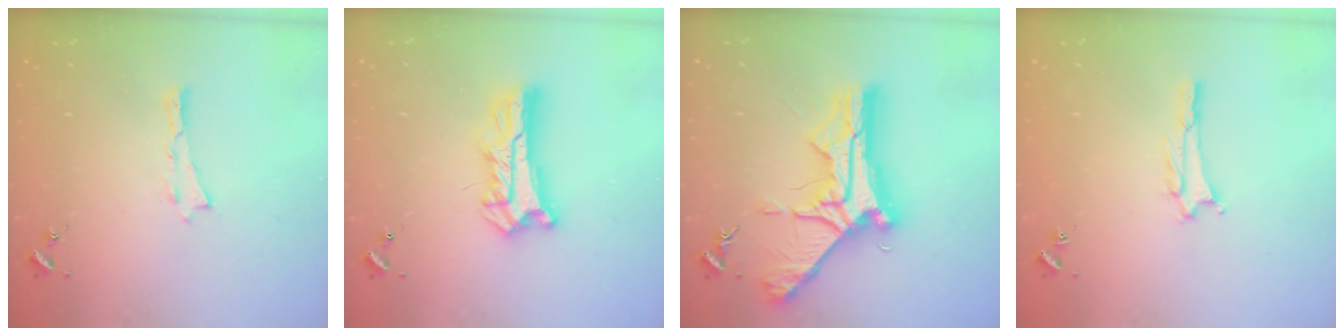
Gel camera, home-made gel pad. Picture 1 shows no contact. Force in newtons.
{"total": 9.5, "press": 9.5, "slide": 0.8}
{"total": 12.1, "press": 12.0, "slide": 1.1}
{"total": 1.5, "press": 1.5, "slide": 0.3}